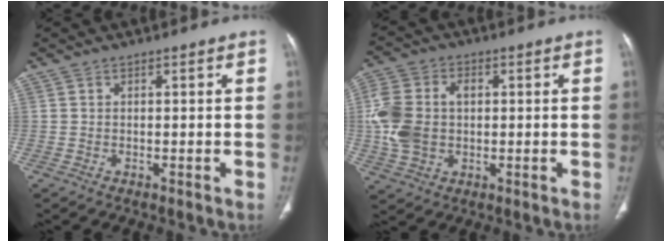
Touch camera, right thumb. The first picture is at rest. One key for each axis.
{"total": 11.2, "fx": 0.3, "fy": 8.2, "fz": 7.6, "tx": -0.156, "ty": 0.016, "tz": 0.008}